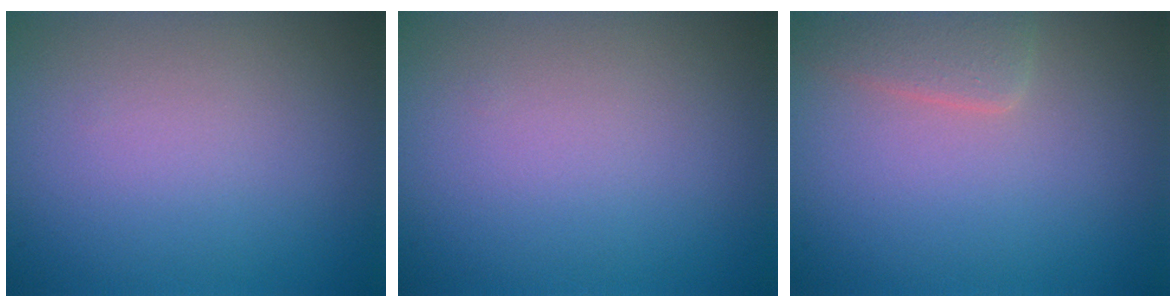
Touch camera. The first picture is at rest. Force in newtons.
{"total": 0.0}
{"total": 2.0, "press": 2.0, "slide": 0.2}